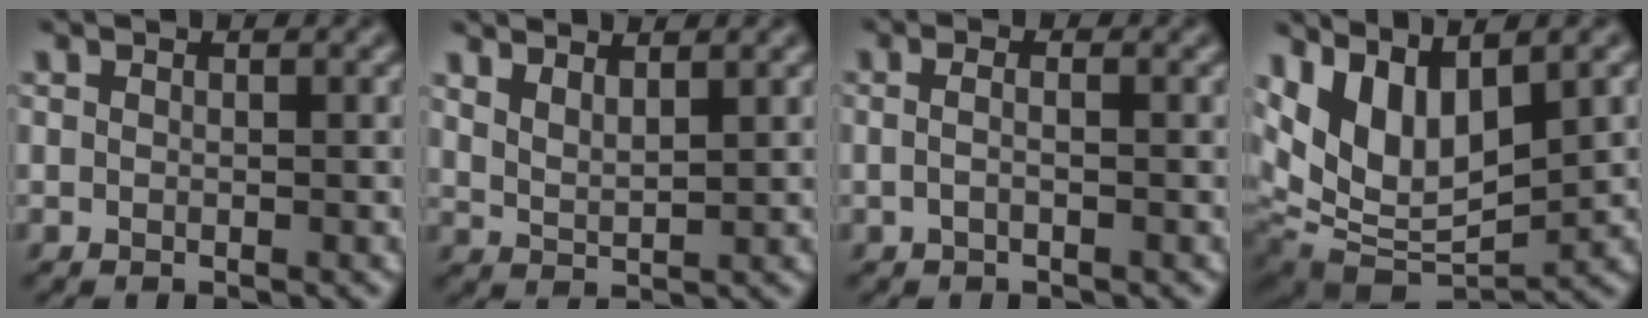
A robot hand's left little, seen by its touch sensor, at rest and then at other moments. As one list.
[{"total": 2.3, "force": [2.0, 0.3, 1.2], "torque": [-0.025, 0.002, 0.042]}, {"total": 1.6, "force": [-0.1, 0.5, 1.5], "torque": [-0.022, -0.002, -0.011]}, {"total": 10.2, "force": [2.8, 5.0, 8.4], "torque": [-0.168, -0.008, 0.056]}]